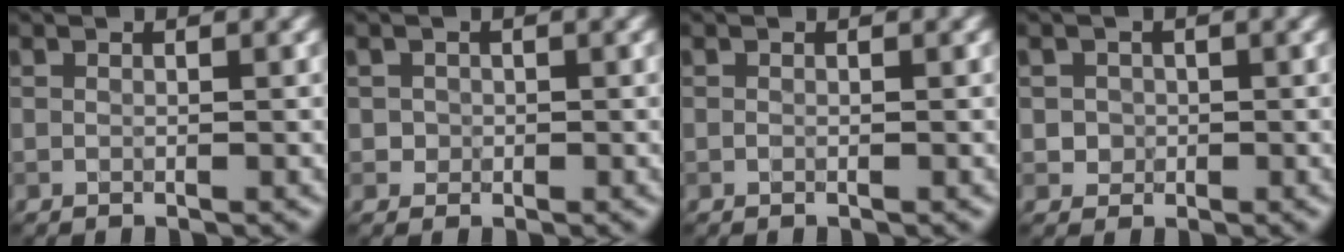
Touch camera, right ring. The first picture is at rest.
{"total": 1.0, "force": [0.0, 1.0, 0.1], "torque": [0.011, -0.002, 0.000]}
{"total": 0.0}
{"total": 1.3, "force": [0.0, 1.3, 0.3], "torque": [0.006, -0.003, 0.009]}